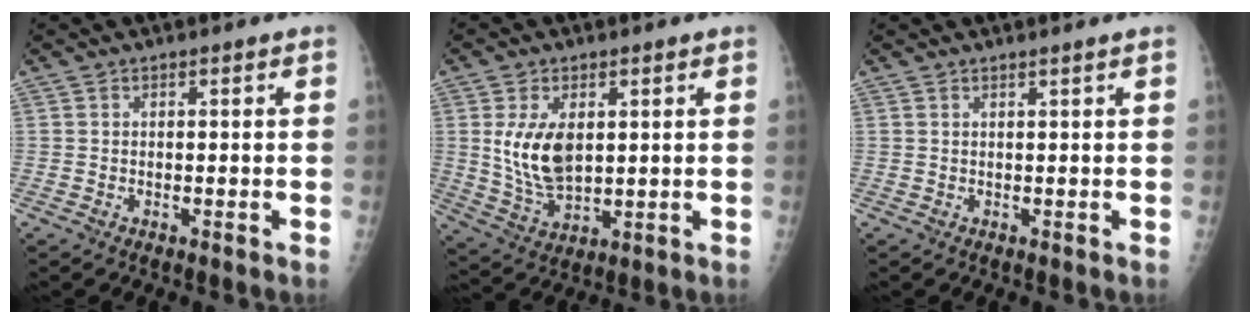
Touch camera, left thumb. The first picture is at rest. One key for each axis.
{"total": 10.1, "fx": 1.9, "fy": 5.9, "fz": 8.0, "tx": -0.139, "ty": -0.017, "tz": 0.050}
{"total": 0.7, "fx": 0.4, "fy": -0.3, "fz": 0.5, "tx": -0.018, "ty": -0.007, "tz": 0.013}